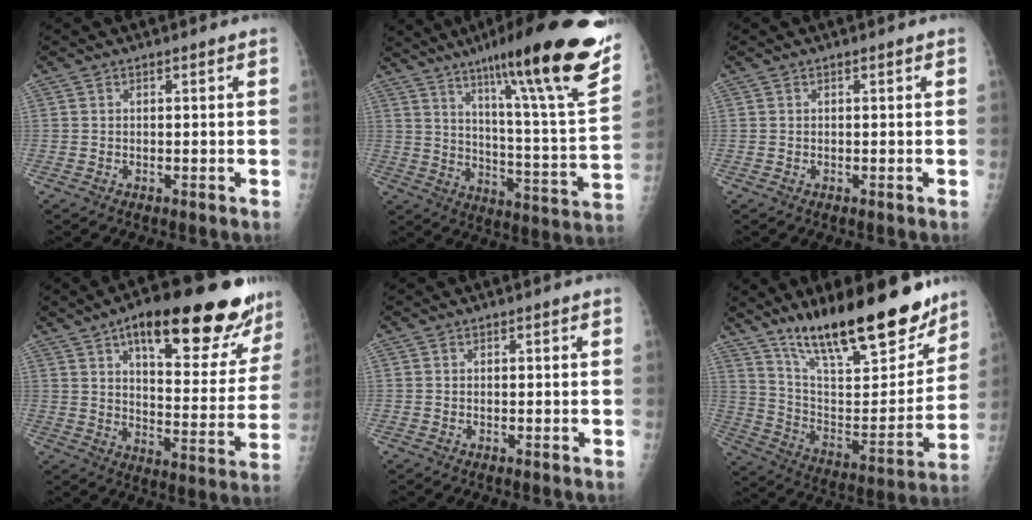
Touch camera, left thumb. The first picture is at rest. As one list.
[{"total": 28.8, "force": [18.0, 3.2, 22.3], "torque": [-0.306, -0.066, 0.265]}, {"total": 0.0}, {"total": 26.4, "force": [16.3, 9.0, 18.6], "torque": [-0.218, -0.047, 0.231]}, {"total": 0.0}, {"total": 26.8, "force": [19.2, 8.0, 17.0], "torque": [-0.228, -0.085, 0.315]}]